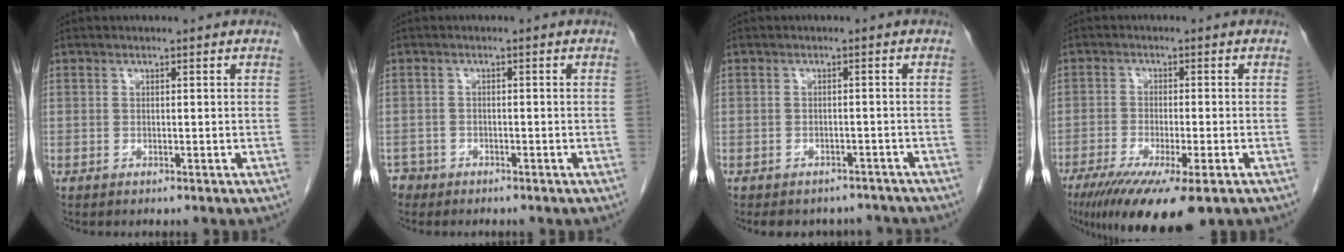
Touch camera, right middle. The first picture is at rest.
{"total": 1.9, "force": [-1.5, 1.1, -0.4], "torque": [0.002, 0.004, -0.029]}
{"total": 7.2, "force": [-6.4, 3.0, 1.0], "torque": [-0.010, 0.008, -0.071]}
{"total": 13.2, "force": [-8.7, 1.9, 9.7], "torque": [-0.159, -0.036, -0.139]}